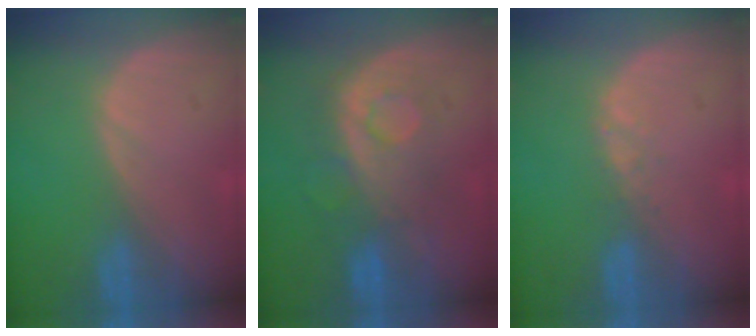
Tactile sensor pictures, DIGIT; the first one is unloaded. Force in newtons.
{"total": 7.9, "press": 7.9, "slide": 0.1}
{"total": 1.0, "press": 1.0, "slide": 0.2}